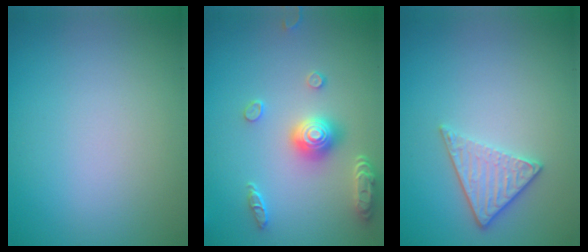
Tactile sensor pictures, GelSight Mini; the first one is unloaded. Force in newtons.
{"total": 4.1, "press": 3.7, "slide": 1.8}
{"total": 2.8, "press": 2.4, "slide": 1.3}